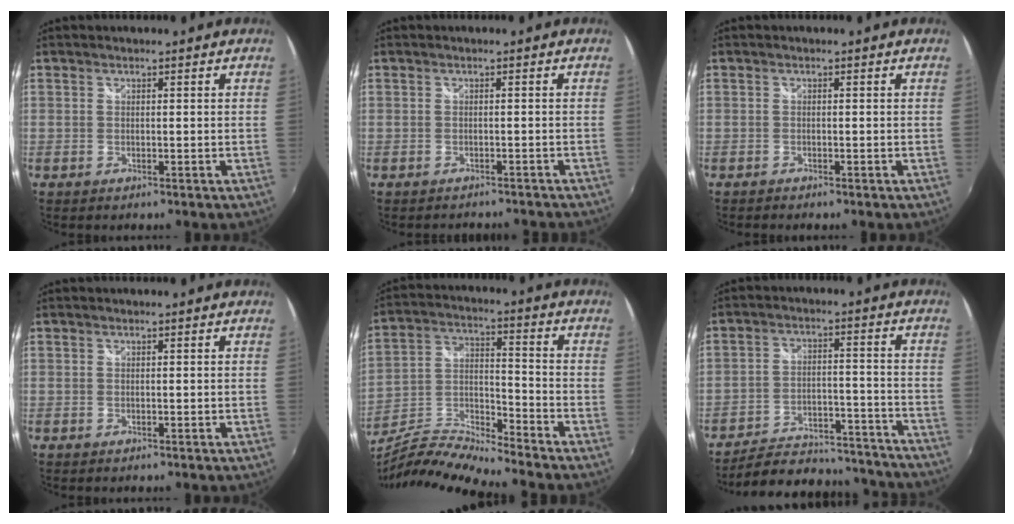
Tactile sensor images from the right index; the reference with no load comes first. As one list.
[{"total": 5.0, "force": [-4.7, 1.2, 1.4], "torque": [-0.030, -0.013, -0.059]}, {"total": 1.0, "force": [-1.0, 0.2, 0.1], "torque": [-0.007, -0.009, -0.017]}, {"total": 0.0}, {"total": 10.9, "force": [-9.8, 0.5, 4.8], "torque": [-0.106, 0.001, -0.194]}, {"total": 22.4, "force": [-20.2, 6.7, 6.7], "torque": [-0.129, 0.023, -0.254]}]